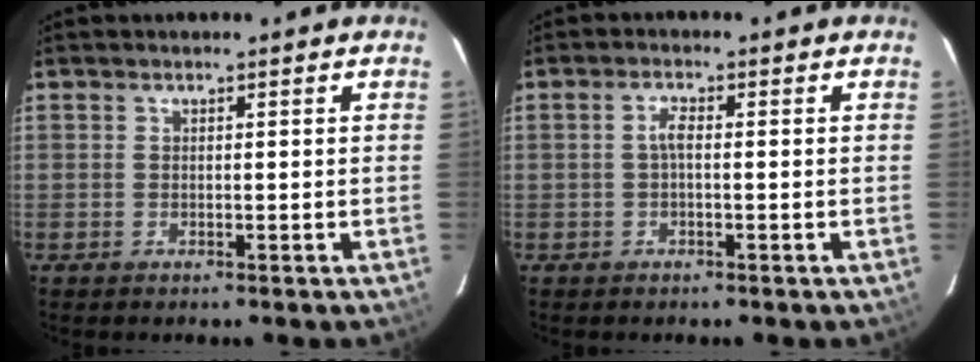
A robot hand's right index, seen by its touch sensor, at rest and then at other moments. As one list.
[{"total": 1.8, "force": [-0.3, 0.5, 1.7], "torque": [-0.035, 0.007, -0.006]}]